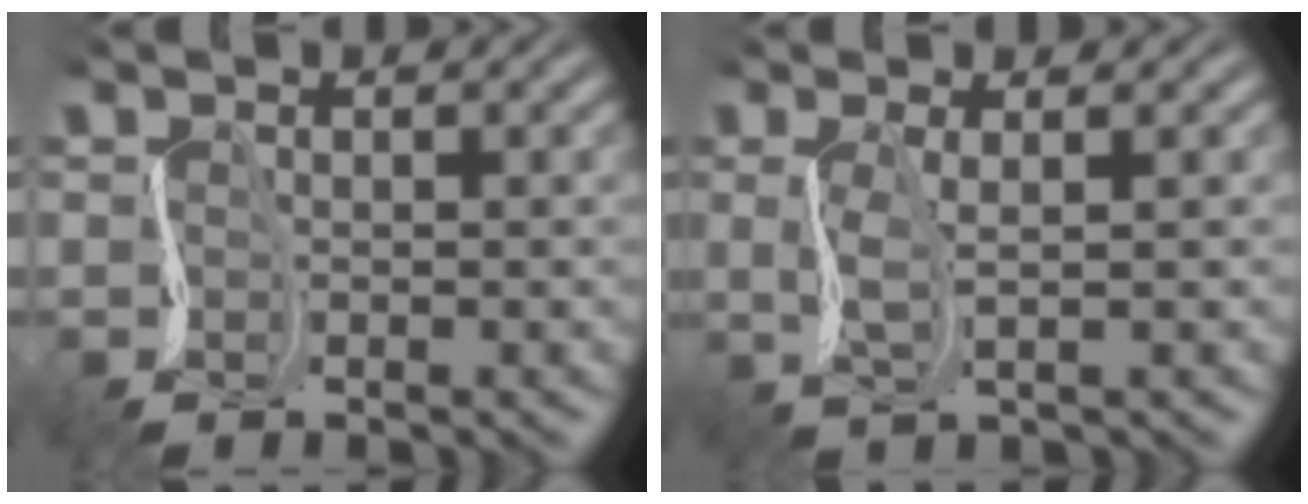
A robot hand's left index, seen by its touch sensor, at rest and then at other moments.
{"total": 1.8, "force": [0.7, 0.5, 1.6], "torque": [-0.037, 0.005, 0.013]}